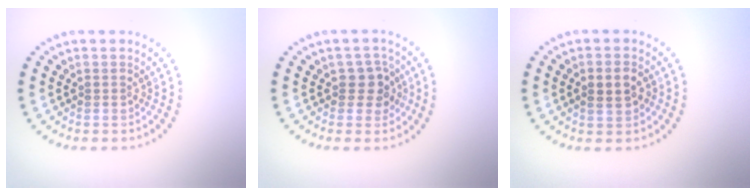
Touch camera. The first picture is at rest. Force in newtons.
{"total": 2.4, "press": 2.1, "slide": 1.0}
{"total": 2.5, "press": 2.5, "slide": 0.3}